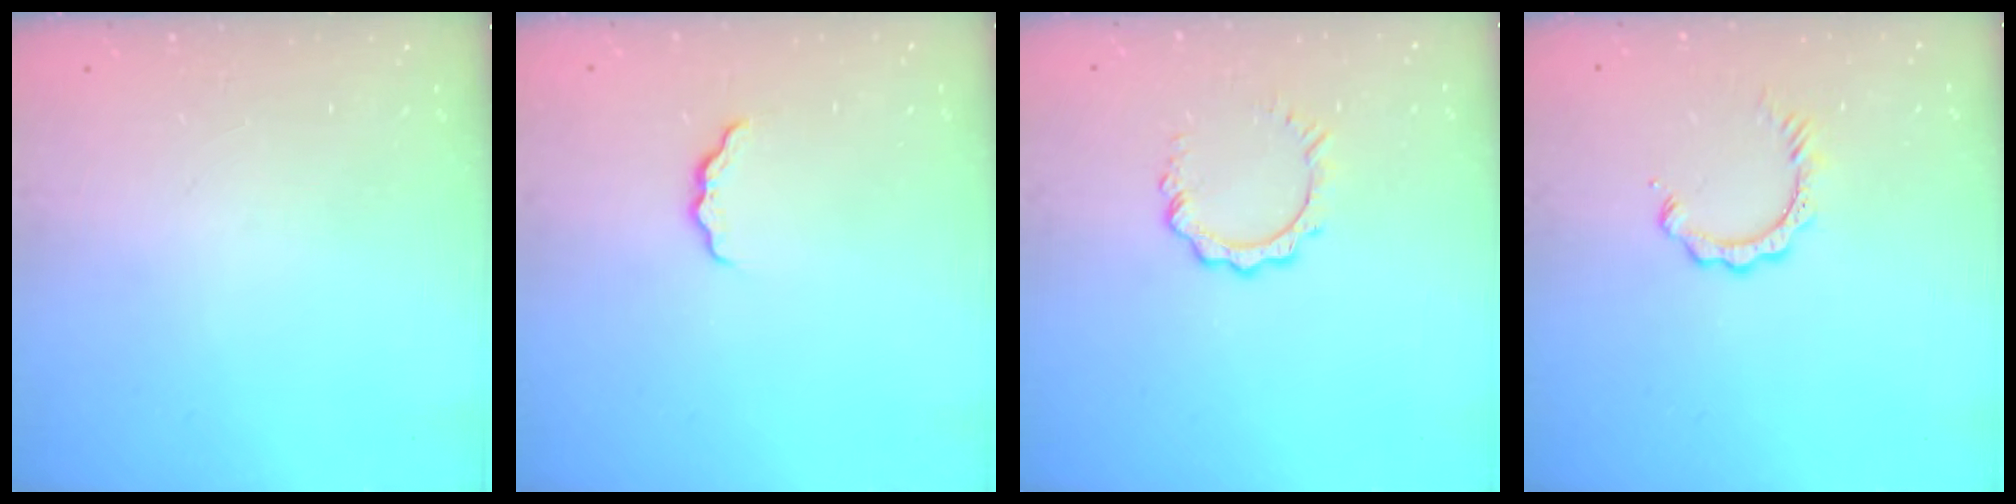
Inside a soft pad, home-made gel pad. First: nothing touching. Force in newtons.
{"total": 3.7, "press": 3.6, "slide": 0.5}
{"total": 5.9, "press": 5.9, "slide": 0.5}
{"total": 4.1, "press": 4.0, "slide": 0.6}